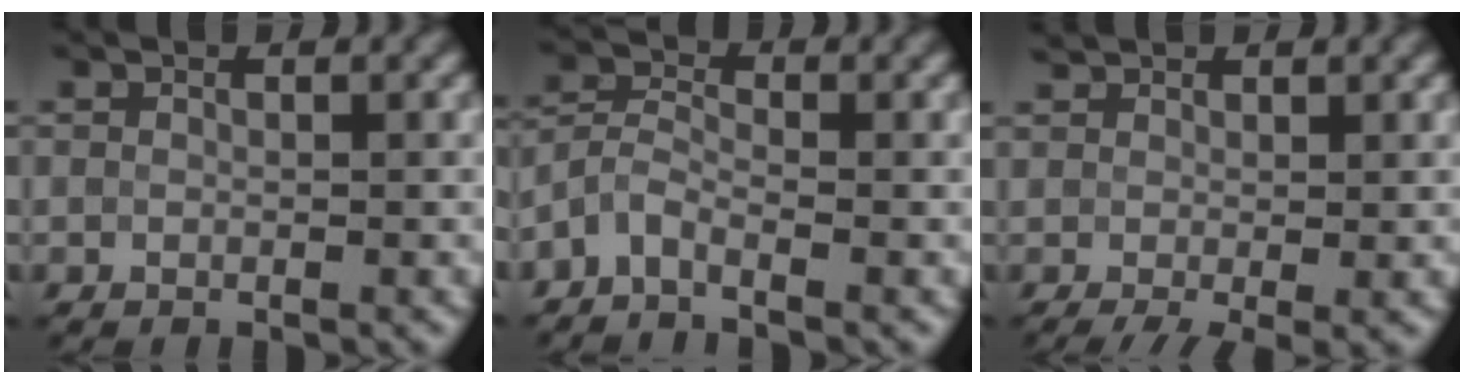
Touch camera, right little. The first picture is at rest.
{"total": 2.3, "force": [-1.7, 0.5, 1.4], "torque": [-0.039, 0.007, -0.045]}
{"total": 3.1, "force": [-0.2, 1.8, 2.5], "torque": [-0.057, -0.001, -0.005]}